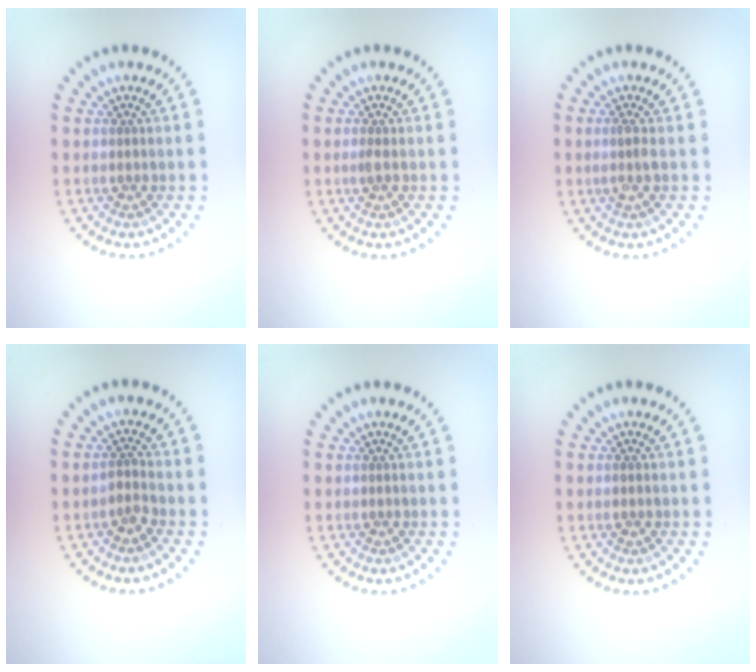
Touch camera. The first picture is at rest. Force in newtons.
{"total": 0.6, "press": 0.5, "slide": 0.3}
{"total": 1.3, "press": 1.0, "slide": 0.9}
{"total": 1.3, "press": 1.0, "slide": 0.7}
{"total": 0.0}
{"total": 0.8, "press": 0.8, "slide": 0.1}